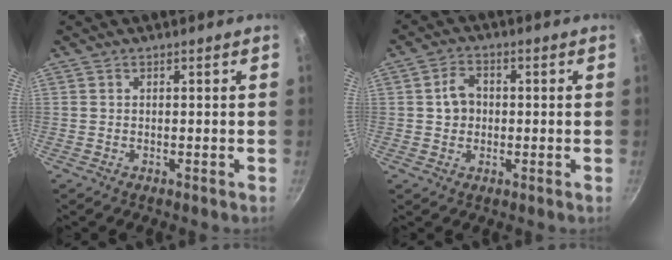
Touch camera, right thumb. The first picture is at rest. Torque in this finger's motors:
{"motor_torque": [0.05, 0.05, 0.01, -0.01, 0.01]}